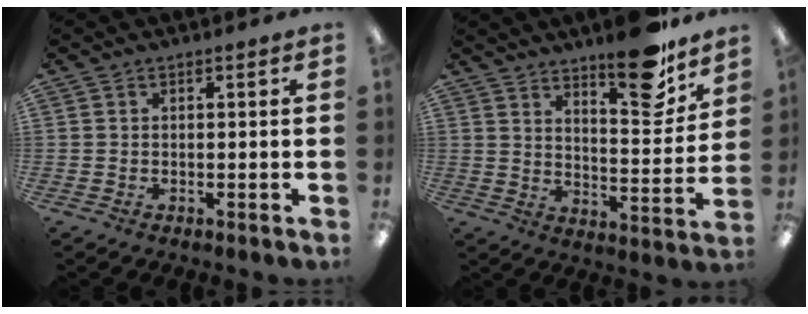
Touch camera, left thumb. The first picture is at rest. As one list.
[{"total": 15.4, "force": [12.2, 4.5, 8.2], "torque": [-0.093, -0.095, 0.199]}]